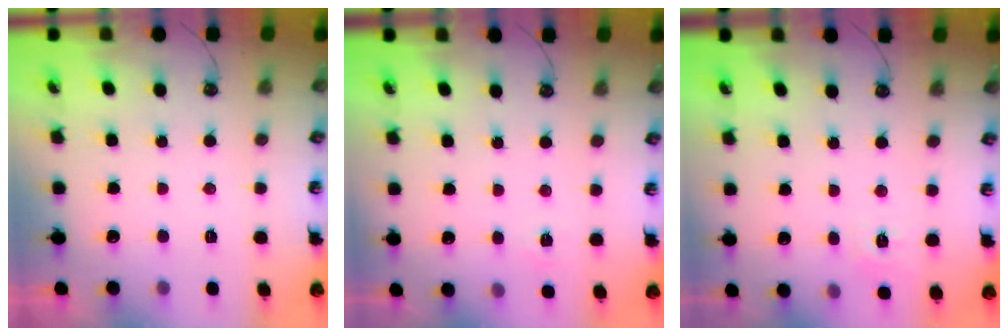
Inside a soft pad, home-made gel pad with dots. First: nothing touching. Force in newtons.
{"total": 2.3, "press": 2.3, "slide": 0.3}
{"total": 6.2, "press": 6.1, "slide": 0.6}